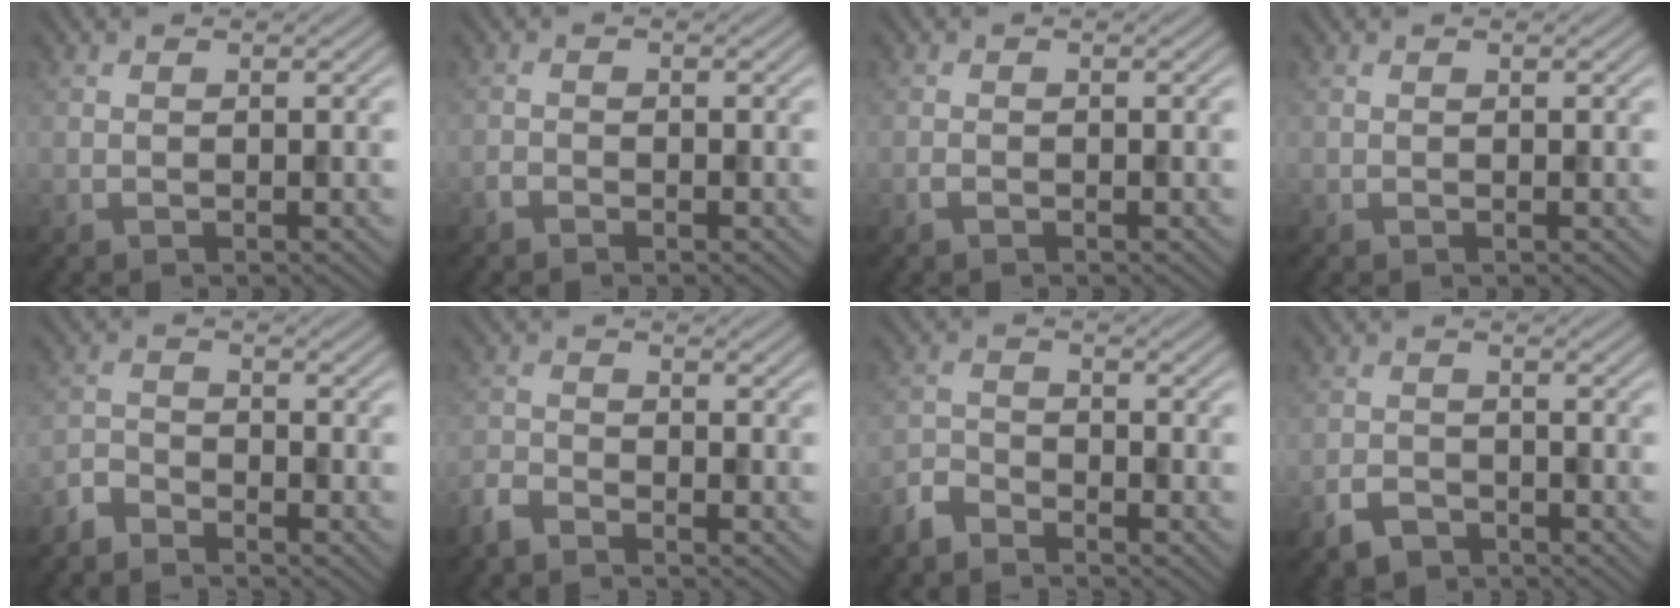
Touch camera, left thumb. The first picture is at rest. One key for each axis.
{"total": 1.0, "fx": -0.9, "fy": 0.4, "fz": 0.3, "tx": -0.006, "ty": 0.000, "tz": -0.021}
{"total": 0.7, "fx": -0.5, "fy": 0.2, "fz": 0.4, "tx": -0.009, "ty": 0.000, "tz": -0.010}
{"total": 0.0}
{"total": 3.4, "fx": -3.2, "fy": 1.0, "fz": 0.8, "tx": -0.018, "ty": -0.006, "tz": -0.078}
{"total": 2.9, "fx": -2.6, "fy": 0.8, "fz": 1.0, "tx": -0.027, "ty": -0.007, "tz": -0.067}
{"total": 3.6, "fx": -3.3, "fy": 1.2, "fz": 1.1, "tx": -0.026, "ty": -0.006, "tz": -0.082}
{"total": 3.3, "fx": -2.4, "fy": 1.8, "fz": 1.2, "tx": -0.026, "ty": -0.004, "tz": -0.055}